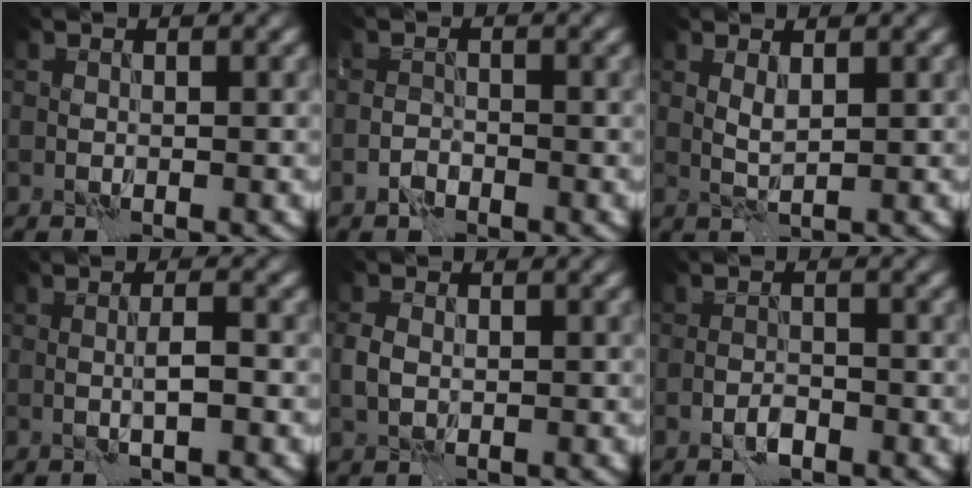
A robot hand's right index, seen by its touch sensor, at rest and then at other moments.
{"total": 1.1, "force": [-1.0, 0.5, 0.4], "torque": [-0.004, 0.007, -0.020]}
{"total": 1.2, "force": [0.6, 0.1, 1.0], "torque": [-0.025, -0.002, 0.015]}
{"total": 1.5, "force": [0.0, 0.0, 1.5], "torque": [-0.030, 0.003, -0.002]}
{"total": 1.9, "force": [-0.1, 1.4, 1.2], "torque": [-0.029, 0.002, -0.003]}
{"total": 1.3, "force": [-0.9, 0.5, 0.7], "torque": [-0.011, 0.004, -0.019]}